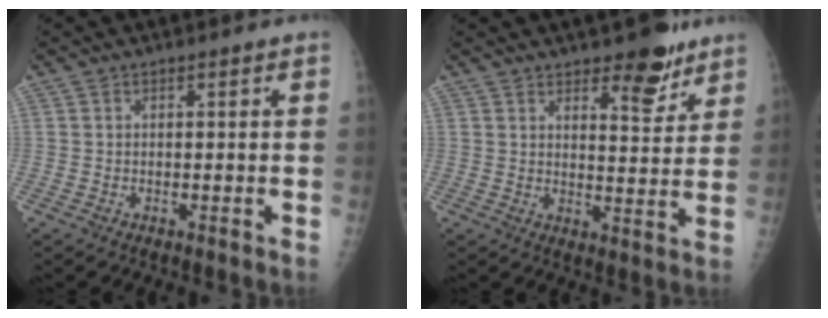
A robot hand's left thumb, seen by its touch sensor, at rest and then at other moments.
{"total": 8.4, "force": [5.8, 3.2, 5.0], "torque": [-0.040, -0.039, 0.082]}